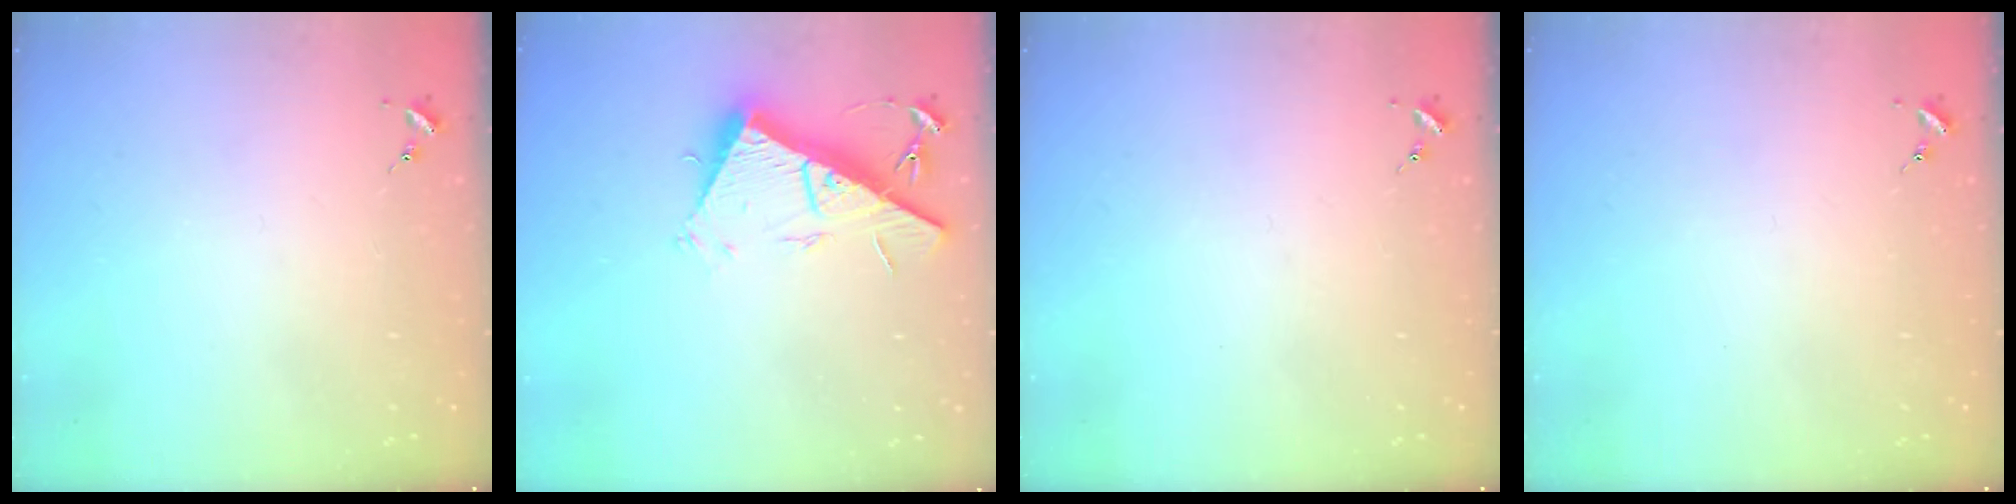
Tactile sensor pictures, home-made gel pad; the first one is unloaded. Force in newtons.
{"total": 17.5, "press": 17.5, "slide": 0.4}
{"total": 0.0}
{"total": 0.0}